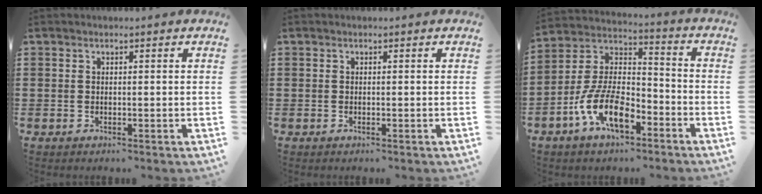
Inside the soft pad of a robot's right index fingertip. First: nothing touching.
{"total": 0.0}
{"total": 11.3, "force": [-6.5, 4.6, 8.0], "torque": [-0.190, -0.003, -0.127]}